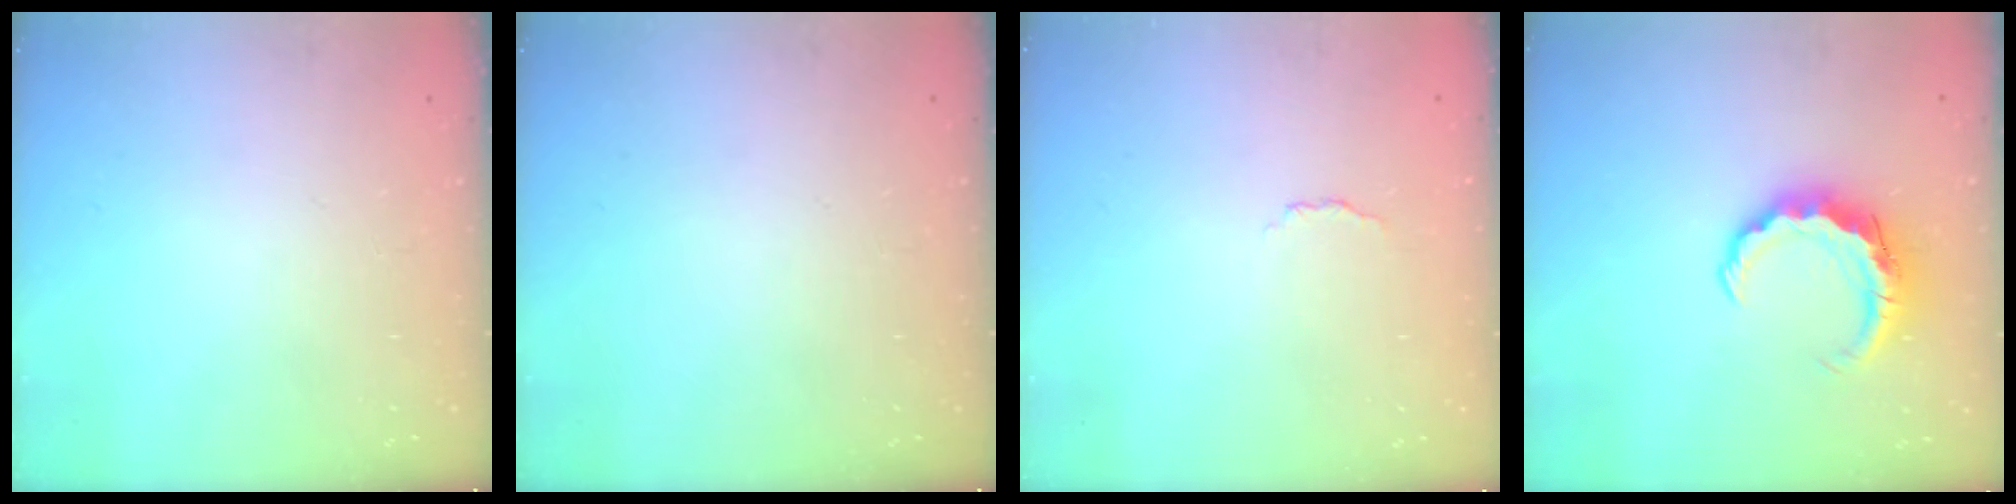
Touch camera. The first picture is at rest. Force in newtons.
{"total": 0.0}
{"total": 2.9, "press": 2.8, "slide": 0.7}
{"total": 6.7, "press": 6.7, "slide": 0.6}